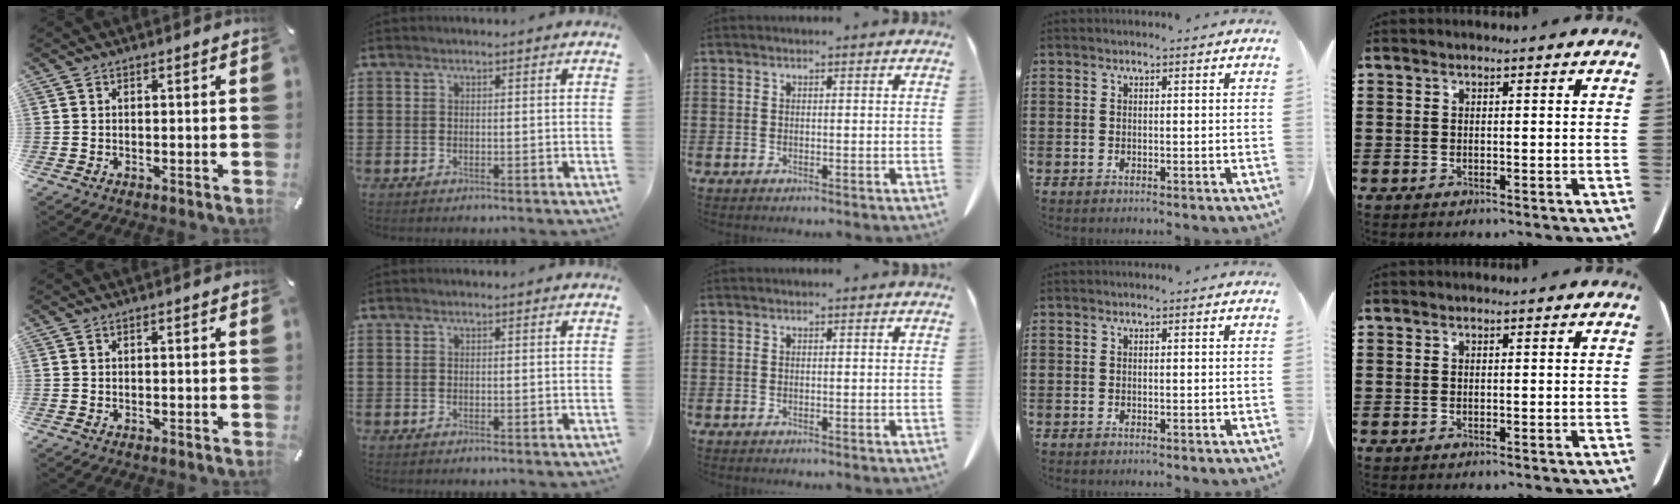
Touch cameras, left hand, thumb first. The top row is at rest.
{}